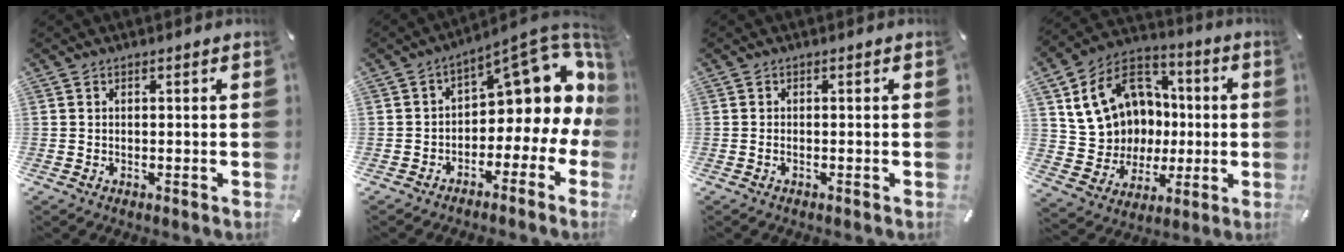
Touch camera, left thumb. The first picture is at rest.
{"total": 12.3, "force": [6.8, 5.4, 8.8], "torque": [-0.124, -0.062, 0.109]}
{"total": 1.0, "force": [-0.5, 0.4, 0.7], "torque": [-0.015, 0.000, -0.010]}
{"total": 17.2, "force": [3.1, 15.4, 6.9], "torque": [-0.138, -0.009, 0.079]}